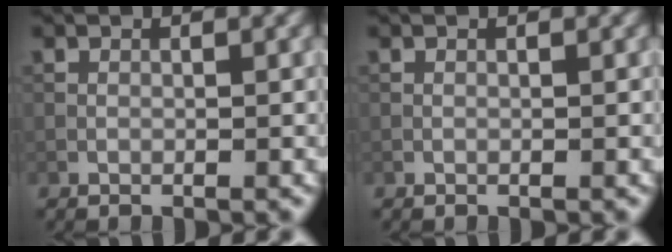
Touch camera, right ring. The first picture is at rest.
{"total": 0.0}